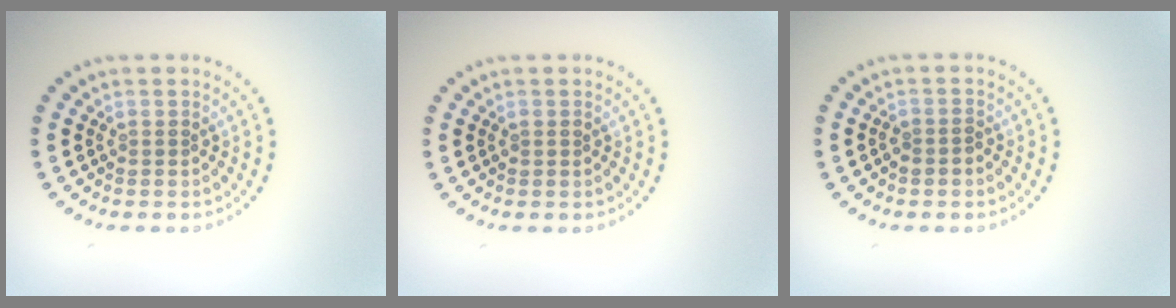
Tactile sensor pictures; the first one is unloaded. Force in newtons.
{"total": 0.6, "press": 0.6, "slide": 0.2}
{"total": 1.1, "press": 1.0, "slide": 0.5}